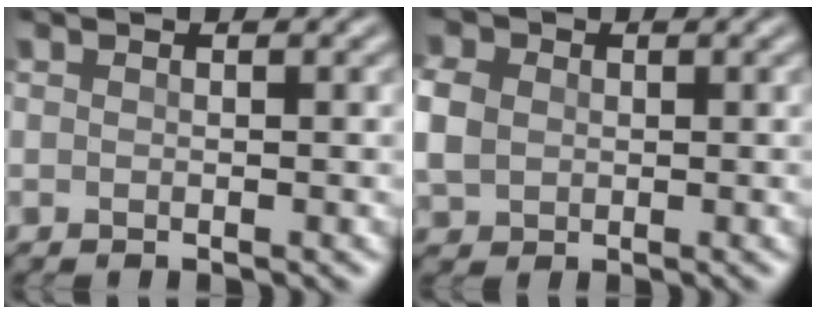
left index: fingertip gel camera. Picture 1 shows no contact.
{"total": 3.8, "force": [0.2, 3.3, 2.0], "torque": [-0.070, 0.006, 0.000]}